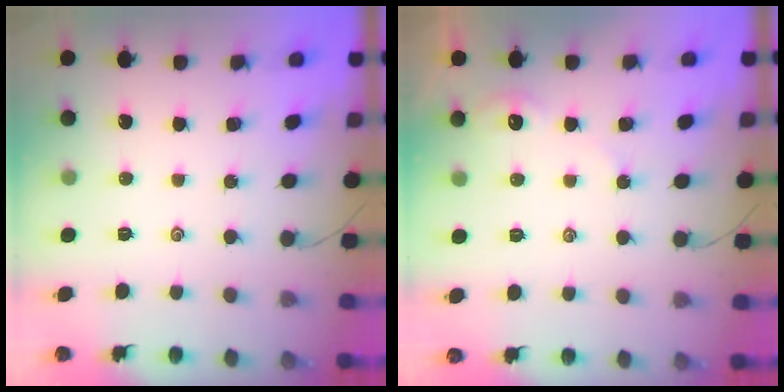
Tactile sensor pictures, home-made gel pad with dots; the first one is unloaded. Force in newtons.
{"total": 3.2, "press": 3.2, "slide": 0.4}